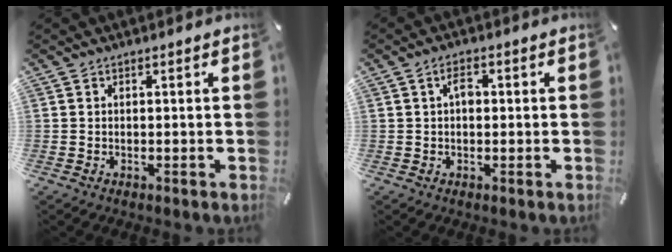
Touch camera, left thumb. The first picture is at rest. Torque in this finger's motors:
{"motor_torque": [-0.05, -0.07, 0.13, 0.17, 0.00]}